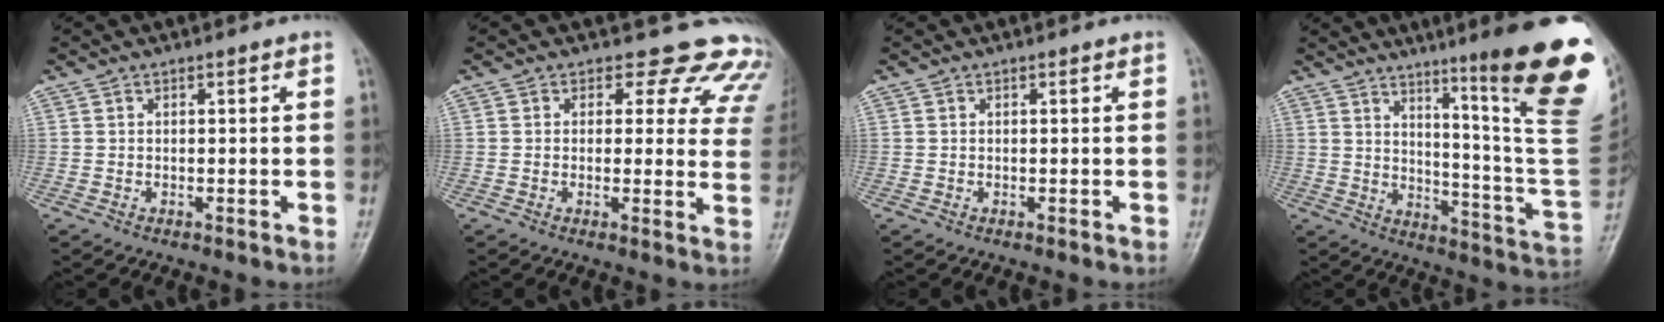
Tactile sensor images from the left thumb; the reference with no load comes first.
{"total": 12.7, "force": [11.1, 5.9, 2.0], "torque": [0.035, -0.066, 0.091]}
{"total": 0.0}
{"total": 24.5, "force": [12.7, 2.4, 20.9], "torque": [-0.232, -0.070, 0.182]}